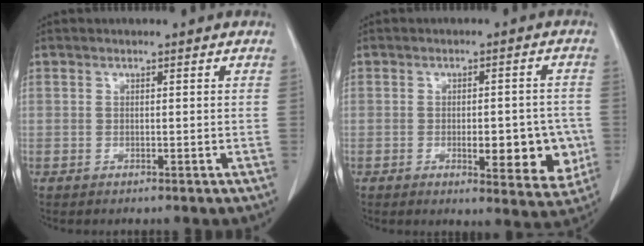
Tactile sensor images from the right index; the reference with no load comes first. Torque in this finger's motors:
{"motor_torque": [0.75, -0.52, 0.16, 0.07]}